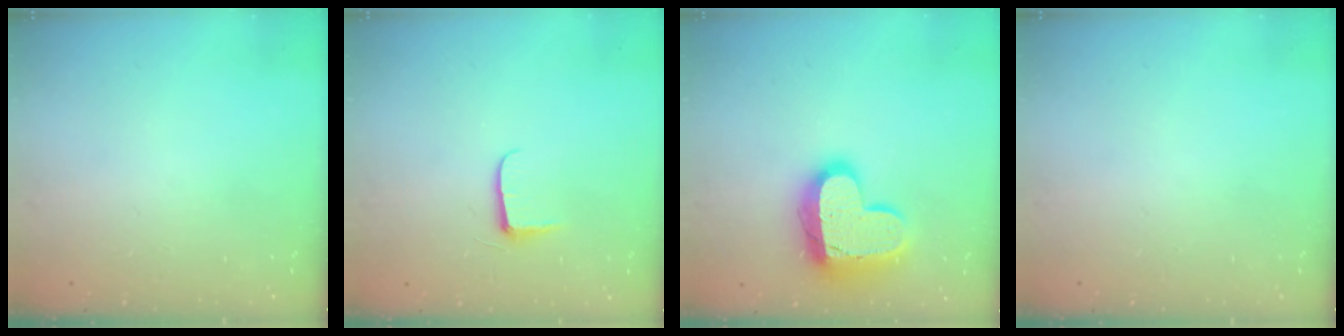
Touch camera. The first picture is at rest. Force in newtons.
{"total": 5.8, "press": 5.8, "slide": 0.9}
{"total": 16.8, "press": 16.7, "slide": 1.4}
{"total": 0.0}